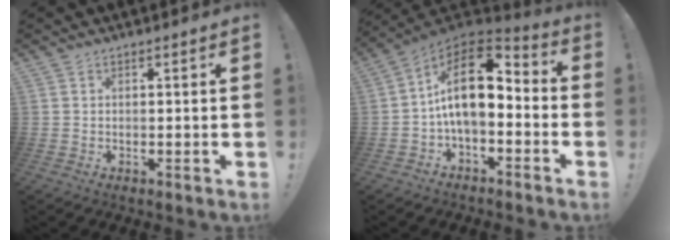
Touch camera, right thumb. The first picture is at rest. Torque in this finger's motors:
{"motor_torque": [2.19, 2.82, 1.16, -0.94, 0.49]}